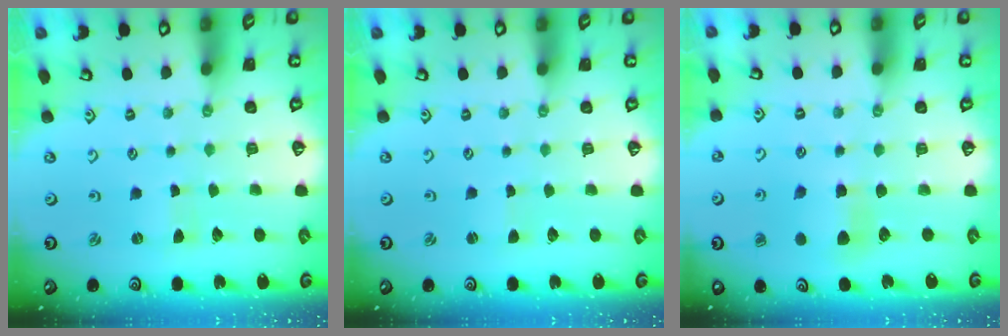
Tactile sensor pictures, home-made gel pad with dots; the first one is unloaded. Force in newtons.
{"total": 0.0}
{"total": 5.6, "press": 5.6, "slide": 0.0}